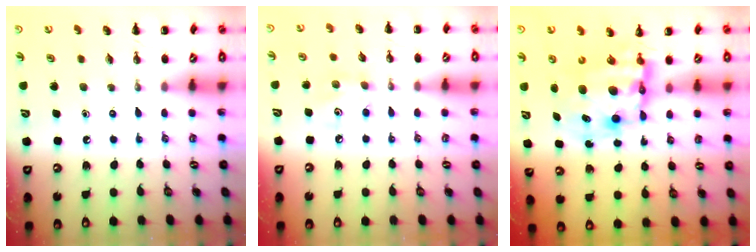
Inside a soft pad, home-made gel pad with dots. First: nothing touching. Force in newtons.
{"total": 4.6, "press": 4.5, "slide": 1.1}
{"total": 9.8, "press": 9.5, "slide": 2.6}